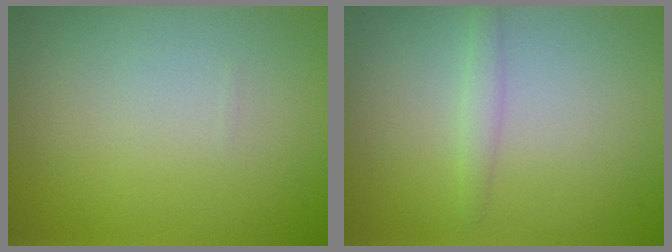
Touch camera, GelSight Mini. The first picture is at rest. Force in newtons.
{"total": 1.1, "press": 1.1, "slide": 0.0}